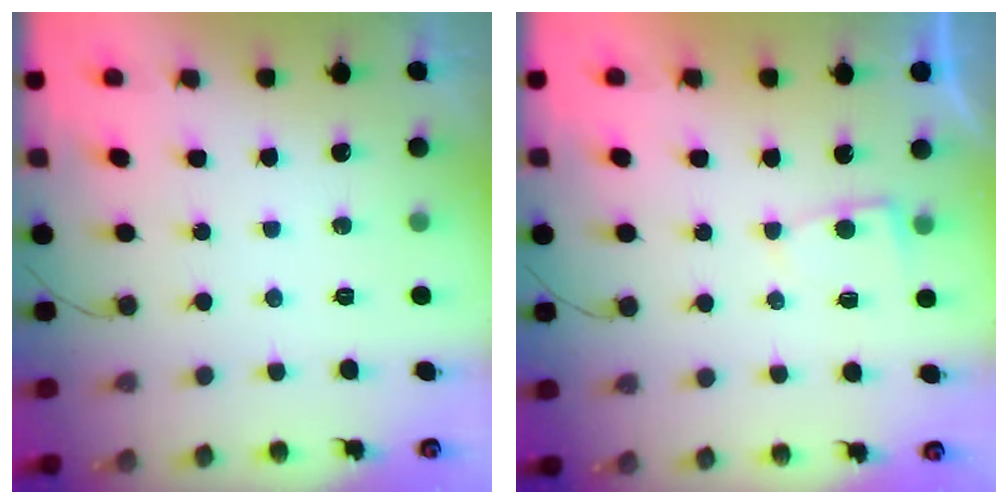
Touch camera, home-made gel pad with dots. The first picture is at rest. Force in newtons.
{"total": 2.4, "press": 2.4, "slide": 0.4}